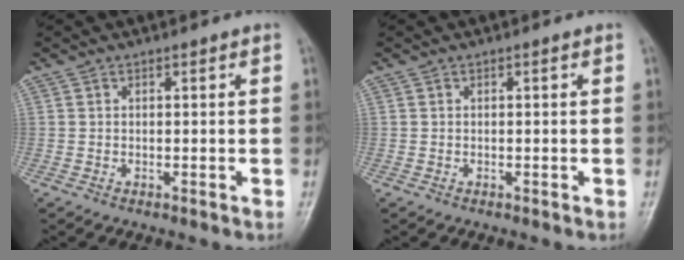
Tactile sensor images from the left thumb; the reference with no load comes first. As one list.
[{"total": 0.0}]